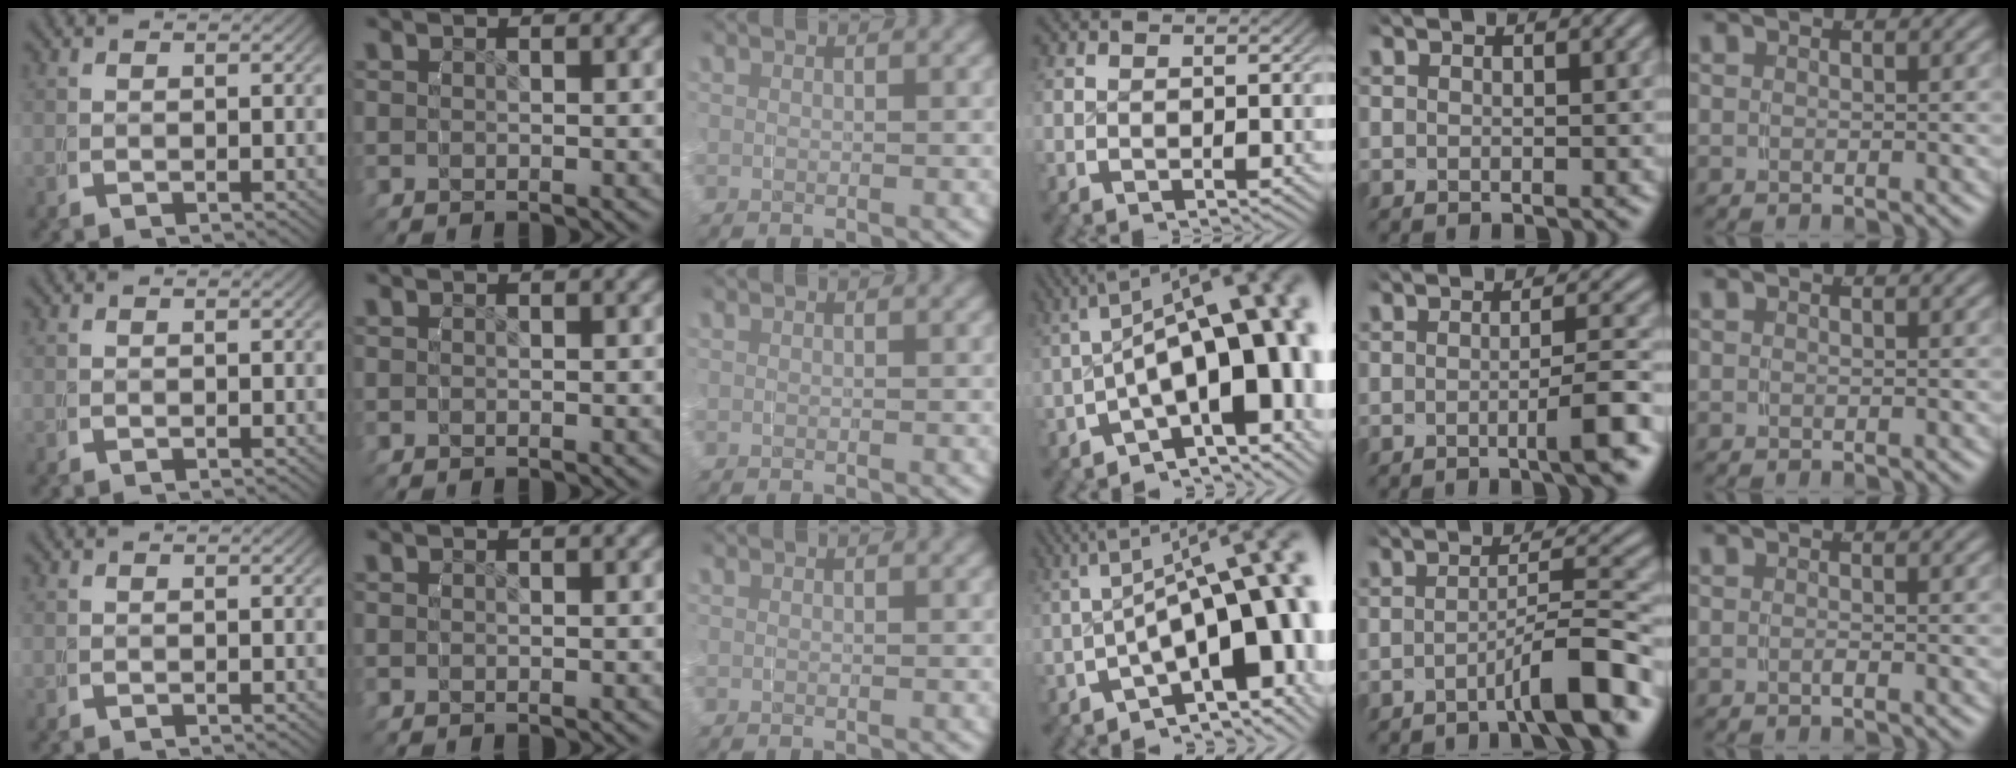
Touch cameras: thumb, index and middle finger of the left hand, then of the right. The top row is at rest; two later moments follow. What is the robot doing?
{"motion": "grasp_and_lifting", "object": "water bottle"}